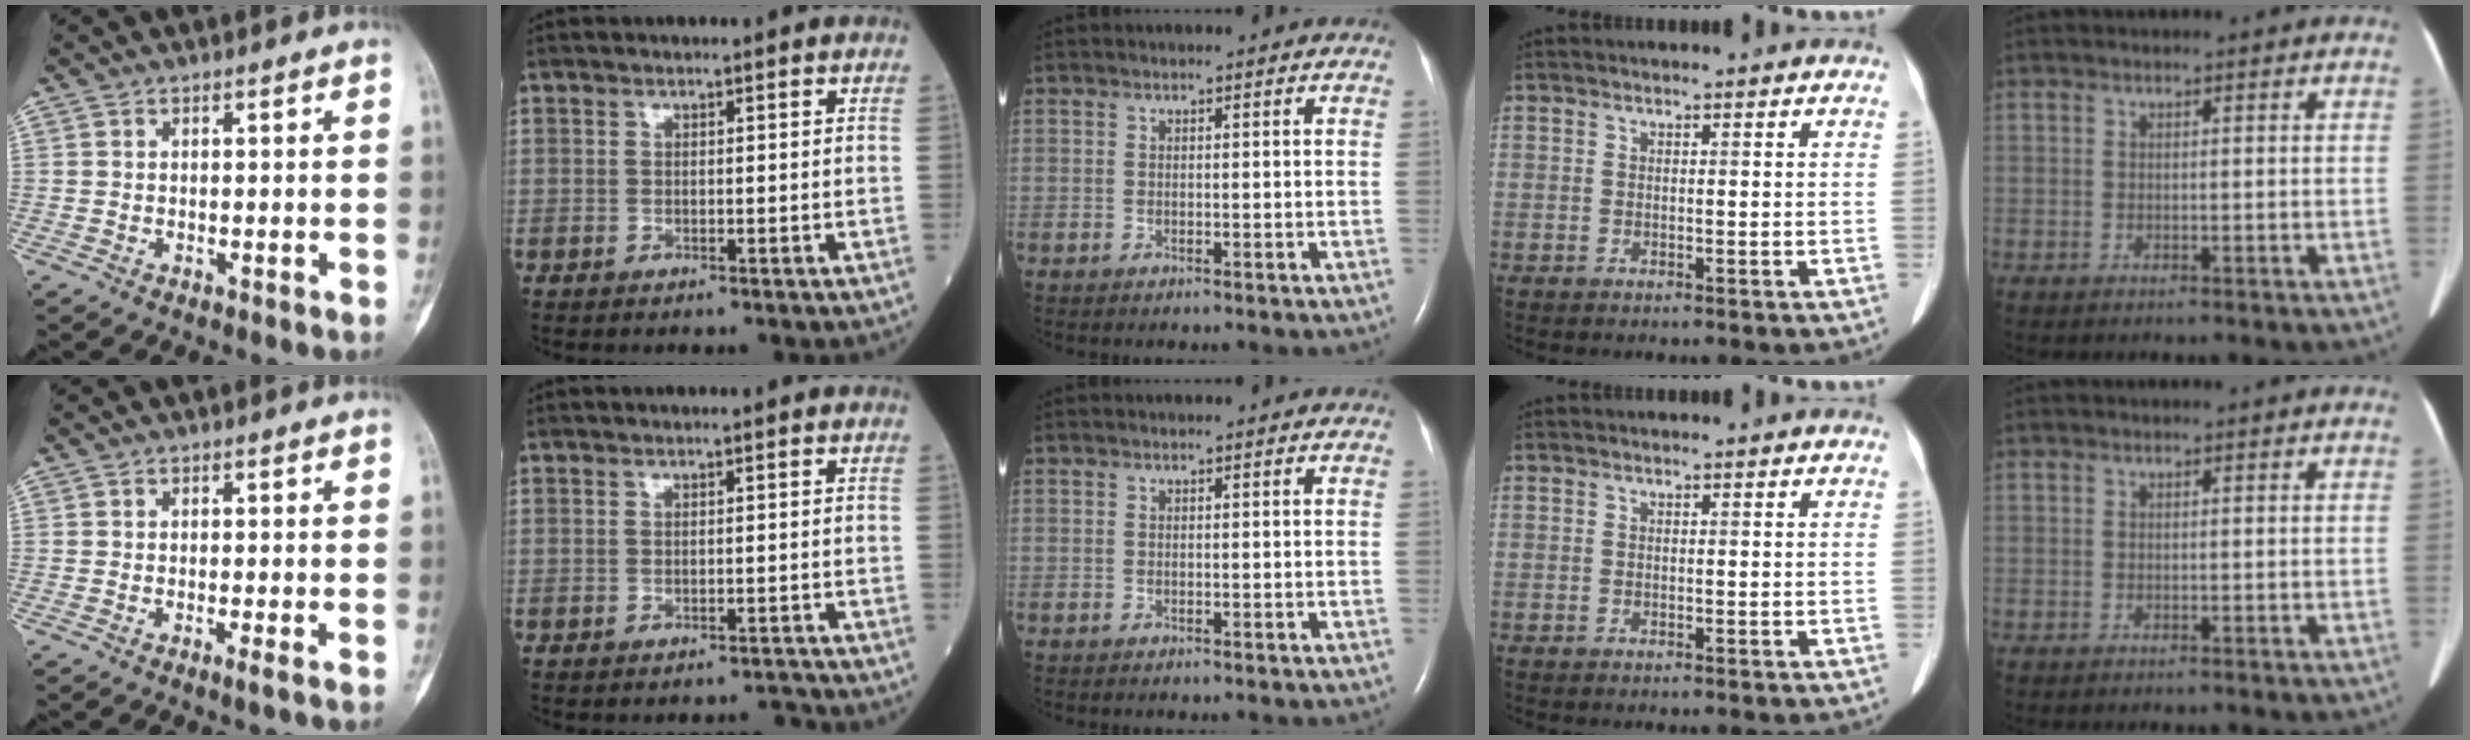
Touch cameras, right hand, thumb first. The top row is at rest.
{"thumb": {"total": 0.9, "force": [-0.4, -0.2, 0.8], "torque": [-0.019, -0.004, -0.009]}, "index": {"total": 0.9, "force": [-0.9, 0.0, -0.1], "torque": [0.005, -0.004, -0.009]}}